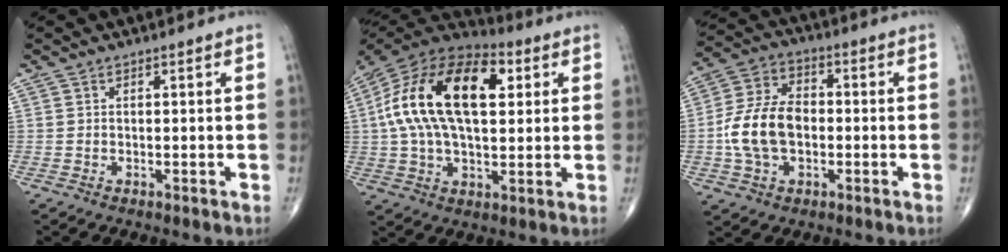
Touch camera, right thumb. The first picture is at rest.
{"total": 23.7, "force": [4.9, 12.5, 19.5], "torque": [-0.358, 0.020, 0.073]}
{"total": 12.5, "force": [-1.6, 8.2, 9.3], "torque": [-0.174, 0.028, -0.035]}